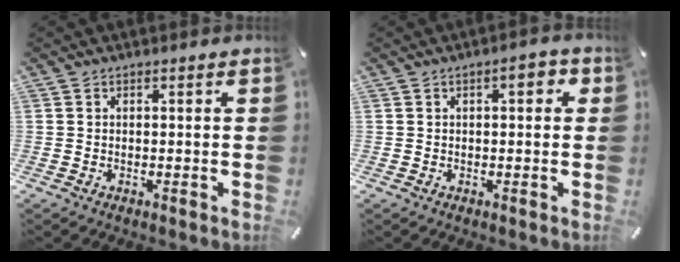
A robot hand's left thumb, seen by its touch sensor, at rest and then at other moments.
{"total": 3.7, "force": [0.9, 1.7, 3.2], "torque": [-0.040, 0.002, 0.008]}